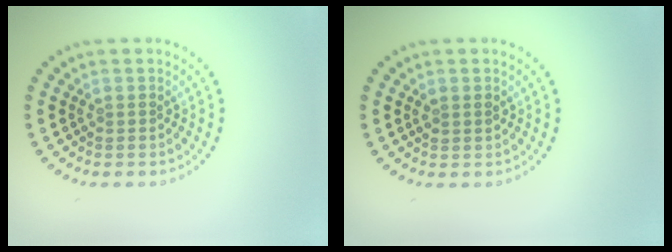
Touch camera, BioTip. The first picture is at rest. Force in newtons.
{"total": 0.9, "press": 0.9, "slide": 0.3}